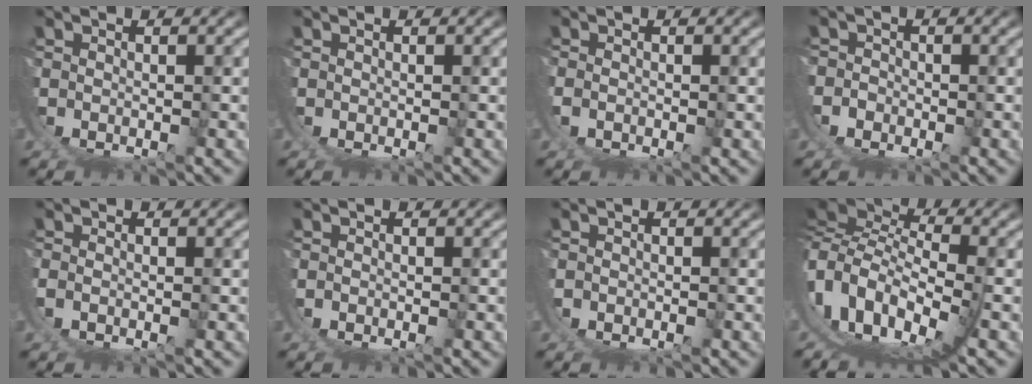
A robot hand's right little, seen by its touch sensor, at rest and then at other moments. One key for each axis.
{"total": 0.0}
{"total": 1.0, "fx": 0.2, "fy": 0.7, "fz": 0.7, "tx": -0.022, "ty": 0.000, "tz": 0.003}
{"total": 4.2, "fx": 0.0, "fy": 4.0, "fz": 1.1, "tx": -0.045, "ty": -0.012, "tz": -0.004}
{"total": 1.3, "fx": 0.0, "fy": 0.7, "fz": 1.0, "tx": -0.031, "ty": -0.003, "tz": 0.003}
{"total": 0.8, "fx": -0.1, "fy": 0.7, "fz": 0.3, "tx": -0.009, "ty": 0.000, "tz": -0.003}
{"total": 1.2, "fx": 0.0, "fy": 1.2, "fz": 0.3, "tx": -0.014, "ty": -0.001, "tz": -0.003}
{"total": 12.3, "fx": 1.9, "fy": 8.4, "fz": 8.7, "tx": -0.204, "ty": -0.035, "tz": 0.040}